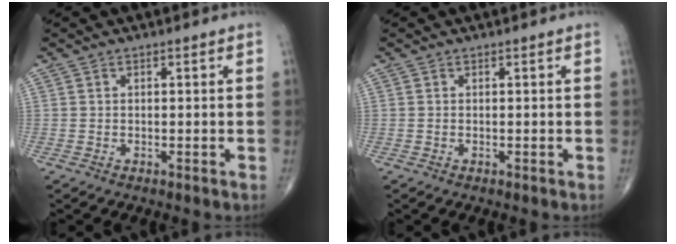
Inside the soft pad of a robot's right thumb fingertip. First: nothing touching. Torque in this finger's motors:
{"motor_torque": [0.38, 0.15, 0.00, 0.09, -0.03]}